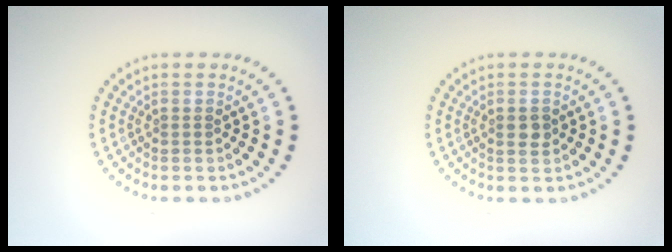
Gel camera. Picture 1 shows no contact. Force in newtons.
{"total": 1.4, "press": 1.3, "slide": 0.3}